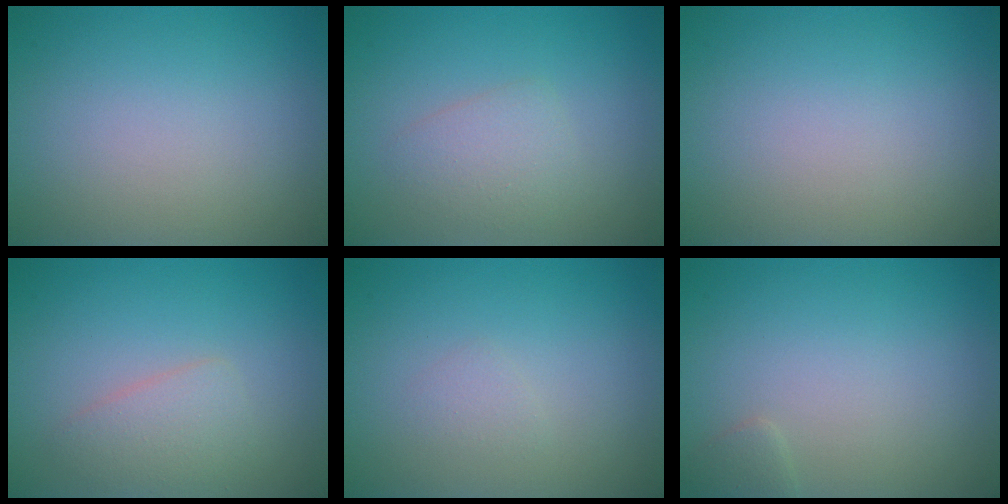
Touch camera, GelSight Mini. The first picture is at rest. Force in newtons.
{"total": 2.1, "press": 2.1, "slide": 0.1}
{"total": 0.0}
{"total": 2.3, "press": 2.3, "slide": 0.0}
{"total": 0.8, "press": 0.8, "slide": 0.0}
{"total": 0.8, "press": 0.8, "slide": 0.0}